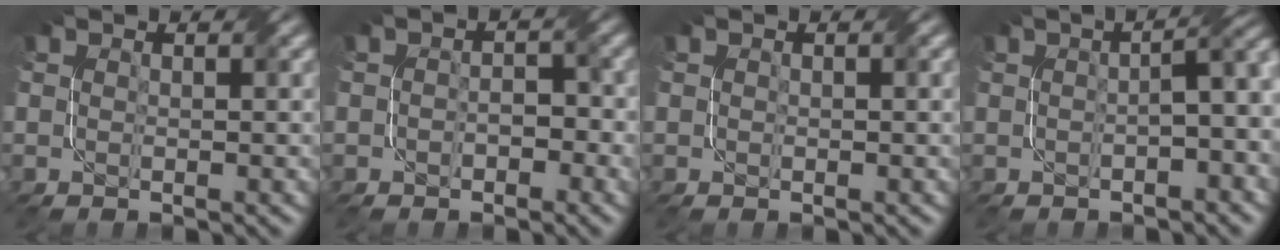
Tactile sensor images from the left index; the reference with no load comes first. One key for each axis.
{"total": 1.8, "fx": -0.9, "fy": 1.2, "fz": 1.0, "tx": -0.009, "ty": 0.006, "tz": -0.014}
{"total": 0.6, "fx": 0.3, "fy": 0.4, "fz": 0.3, "tx": -0.004, "ty": 0.001, "tz": 0.006}
{"total": 4.4, "fx": -0.4, "fy": 1.4, "fz": 4.1, "tx": -0.043, "ty": 0.012, "tz": -0.003}